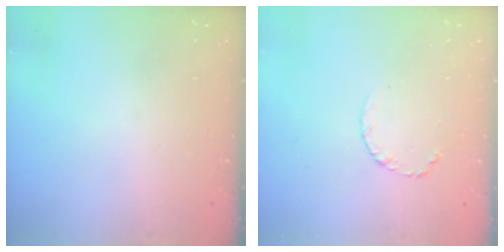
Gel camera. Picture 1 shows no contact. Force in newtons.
{"total": 3.3, "press": 3.3, "slide": 0.3}